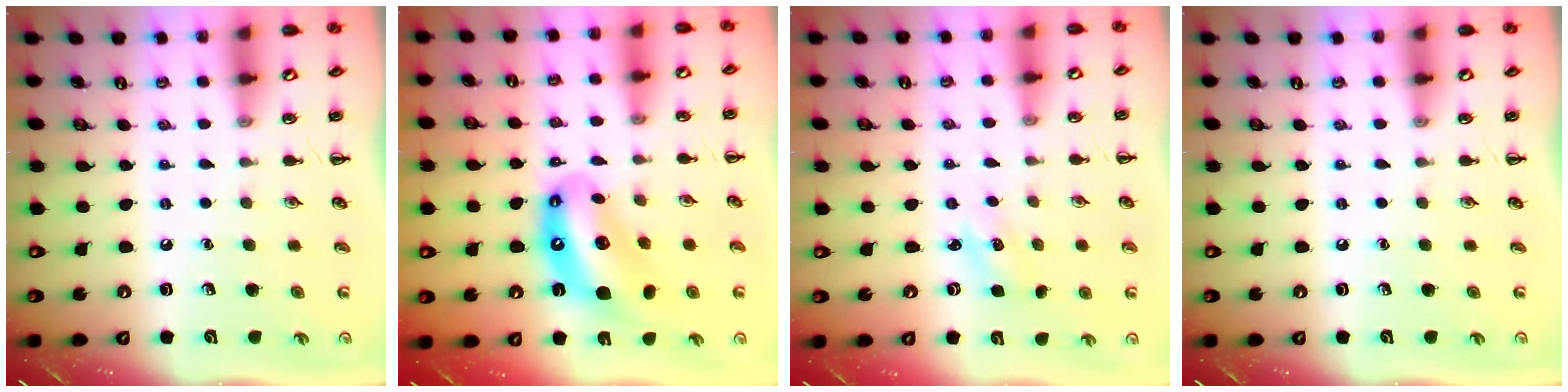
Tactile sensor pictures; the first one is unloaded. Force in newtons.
{"total": 13.0, "press": 12.4, "slide": 3.9}
{"total": 2.2, "press": 2.1, "slide": 0.6}
{"total": 0.0}